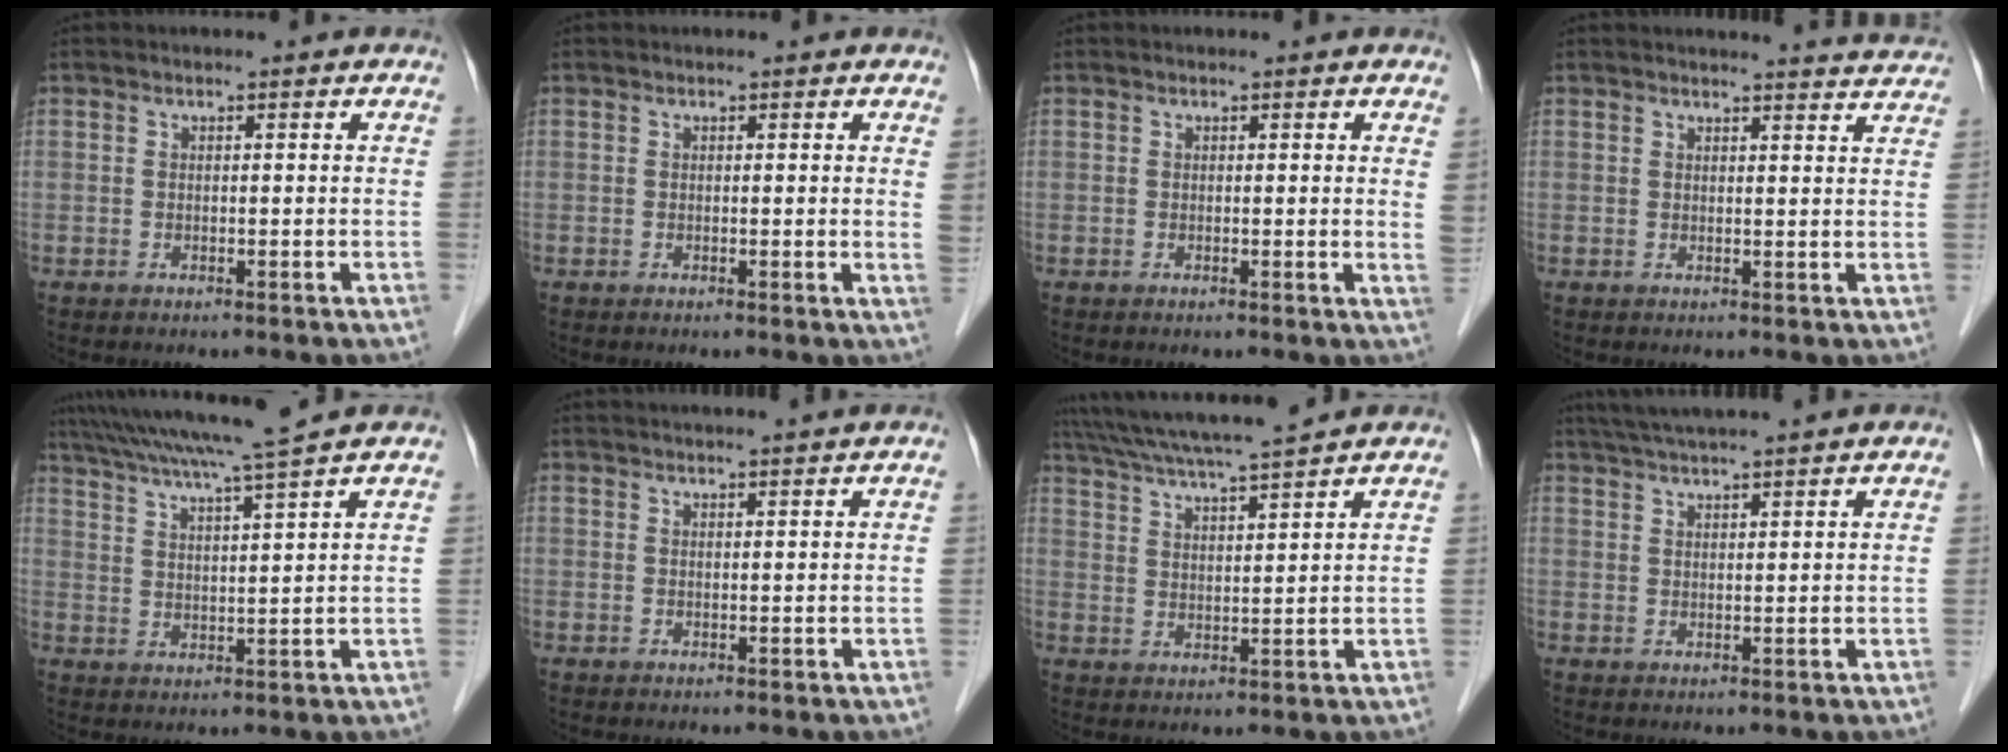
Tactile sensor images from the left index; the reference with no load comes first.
{"total": 1.2, "force": [0.5, 0.0, 1.1], "torque": [-0.015, -0.002, 0.001]}
{"total": 1.5, "force": [0.8, 0.0, 1.3], "torque": [-0.020, -0.003, 0.001]}
{"total": 9.2, "force": [9.1, 0.0, 1.4], "torque": [-0.008, -0.025, 0.083]}
{"total": 12.1, "force": [10.1, -1.8, 6.4], "torque": [-0.117, 0.009, 0.156]}
{"total": 6.9, "force": [6.3, -1.0, 2.5], "torque": [-0.026, 0.023, 0.071]}
{"total": 12.7, "force": [11.2, -0.5, 5.9], "torque": [-0.114, 0.026, 0.178]}
{"total": 9.1, "force": [8.1, -0.8, 4.2], "torque": [-0.073, 0.032, 0.119]}